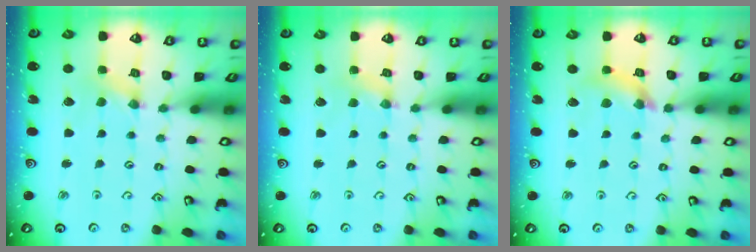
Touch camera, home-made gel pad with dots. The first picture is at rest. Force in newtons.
{"total": 2.0, "press": 1.9, "slide": 0.3}
{"total": 8.9, "press": 8.9, "slide": 1.0}